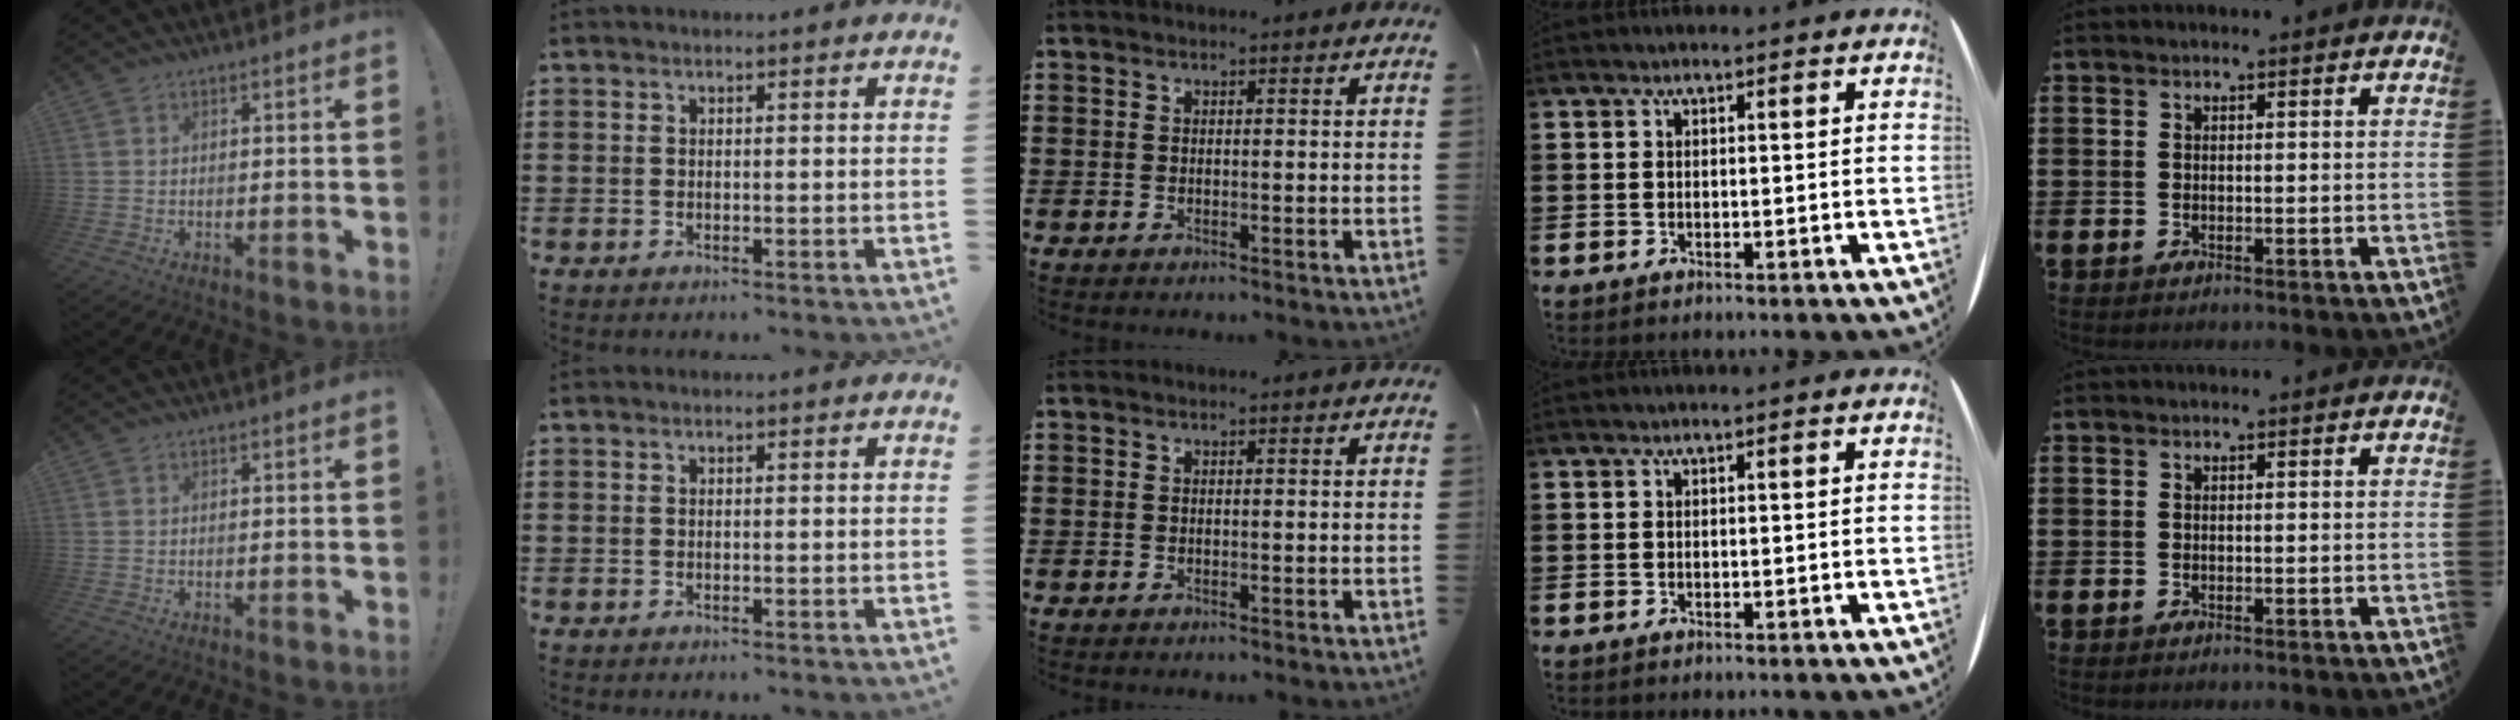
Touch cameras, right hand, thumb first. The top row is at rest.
{}